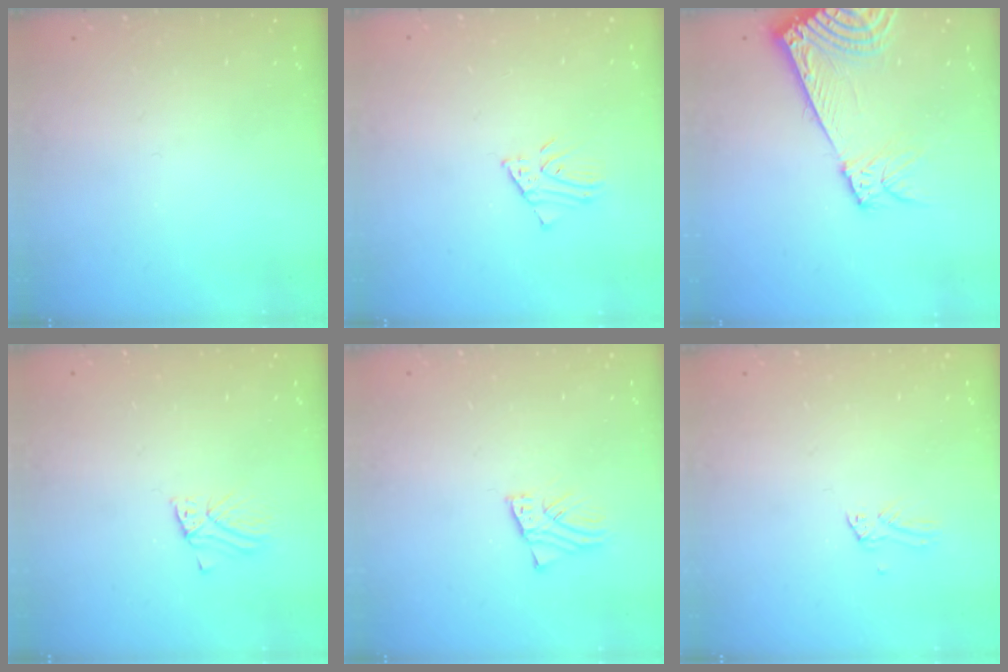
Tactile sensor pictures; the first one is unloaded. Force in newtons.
{"total": 2.4, "press": 2.4, "slide": 0.2}
{"total": 13.4, "press": 13.2, "slide": 2.7}
{"total": 2.7, "press": 2.7, "slide": 0.2}
{"total": 1.9, "press": 1.9, "slide": 0.1}
{"total": 0.0}